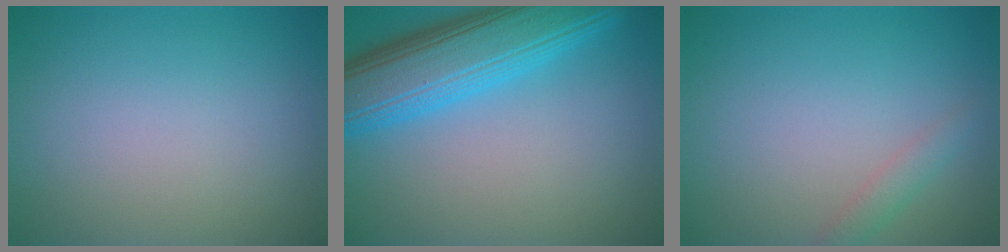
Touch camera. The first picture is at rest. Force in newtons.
{"total": 8.7, "press": 8.7, "slide": 0.2}
{"total": 1.3, "press": 1.3, "slide": 0.1}